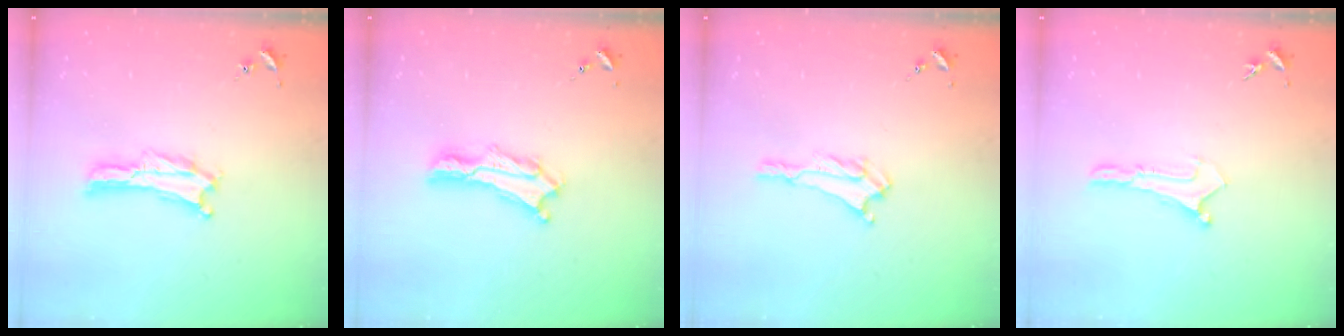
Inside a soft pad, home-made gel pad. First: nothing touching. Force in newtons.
{"total": 2.2, "press": 2.2, "slide": 0.3}
{"total": 1.9, "press": 1.9, "slide": 0.4}
{"total": 0.0}